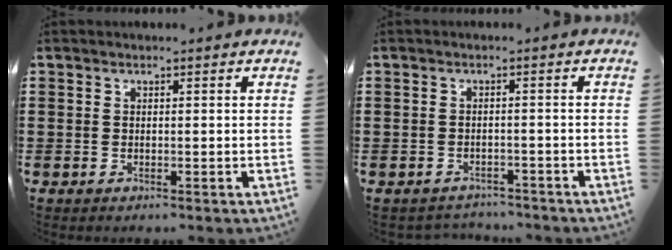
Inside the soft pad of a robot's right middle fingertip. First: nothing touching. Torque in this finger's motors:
{"motor_torque": [-0.18, -0.01, -0.12, -0.04]}